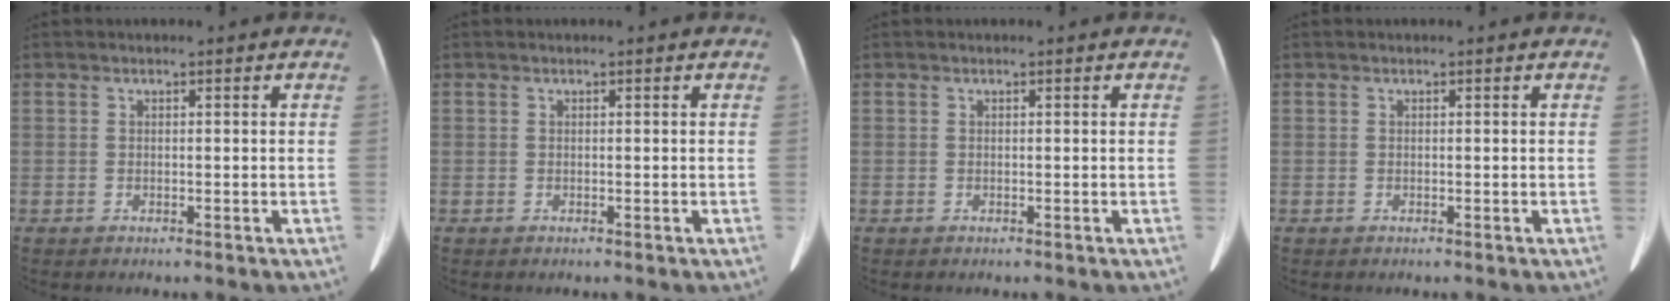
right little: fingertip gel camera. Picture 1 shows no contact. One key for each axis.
{"total": 0.0}
{"total": 0.0}
{"total": 0.0}